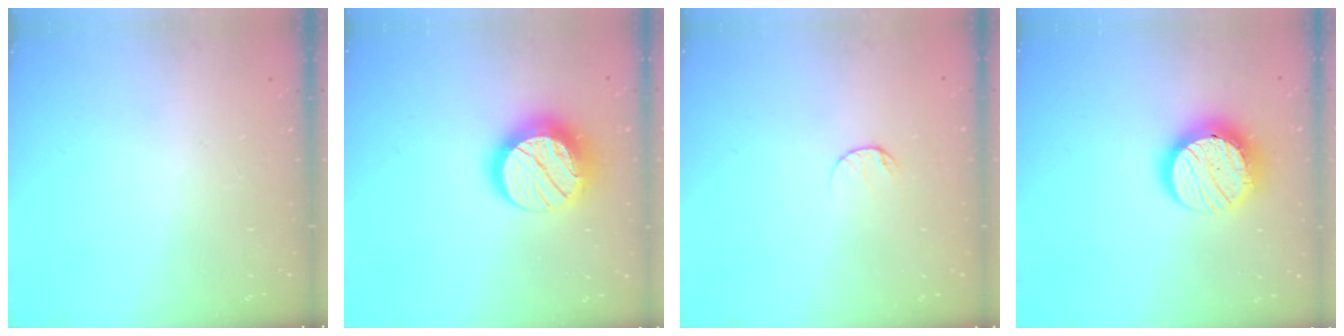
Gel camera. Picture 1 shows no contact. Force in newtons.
{"total": 15.4, "press": 15.3, "slide": 1.0}
{"total": 6.1, "press": 6.1, "slide": 0.5}
{"total": 14.6, "press": 14.6, "slide": 0.7}